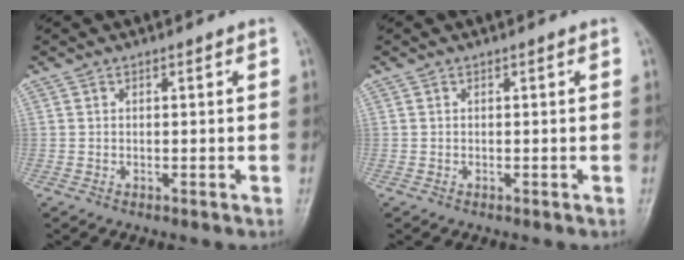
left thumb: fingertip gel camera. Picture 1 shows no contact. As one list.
[{"total": 0.0}]